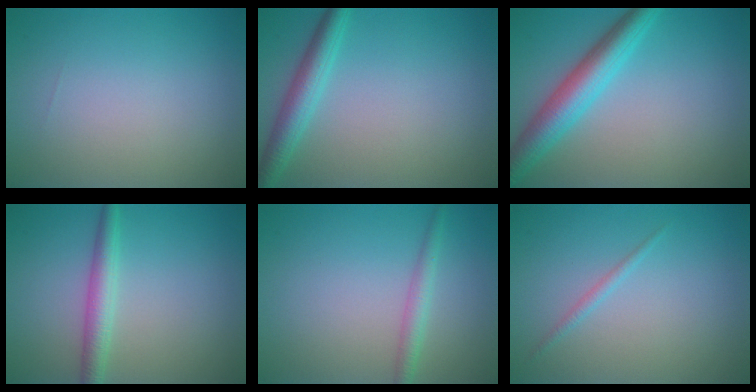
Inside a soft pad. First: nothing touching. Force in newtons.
{"total": 3.4, "press": 3.4, "slide": 0.1}
{"total": 5.1, "press": 5.1, "slide": 0.2}
{"total": 2.6, "press": 2.6, "slide": 0.0}
{"total": 1.9, "press": 1.9, "slide": 0.0}
{"total": 0.8, "press": 0.8, "slide": 0.1}